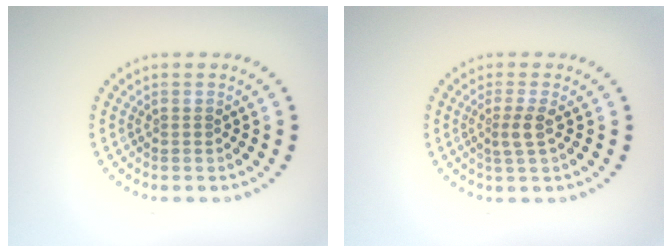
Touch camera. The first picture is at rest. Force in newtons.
{"total": 1.8, "press": 1.5, "slide": 1.1}